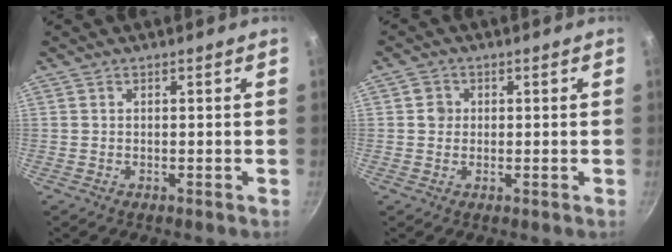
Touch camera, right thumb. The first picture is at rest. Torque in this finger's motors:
{"motor_torque": [0.57, 0.48, 0.37, 0.25, 0.01]}